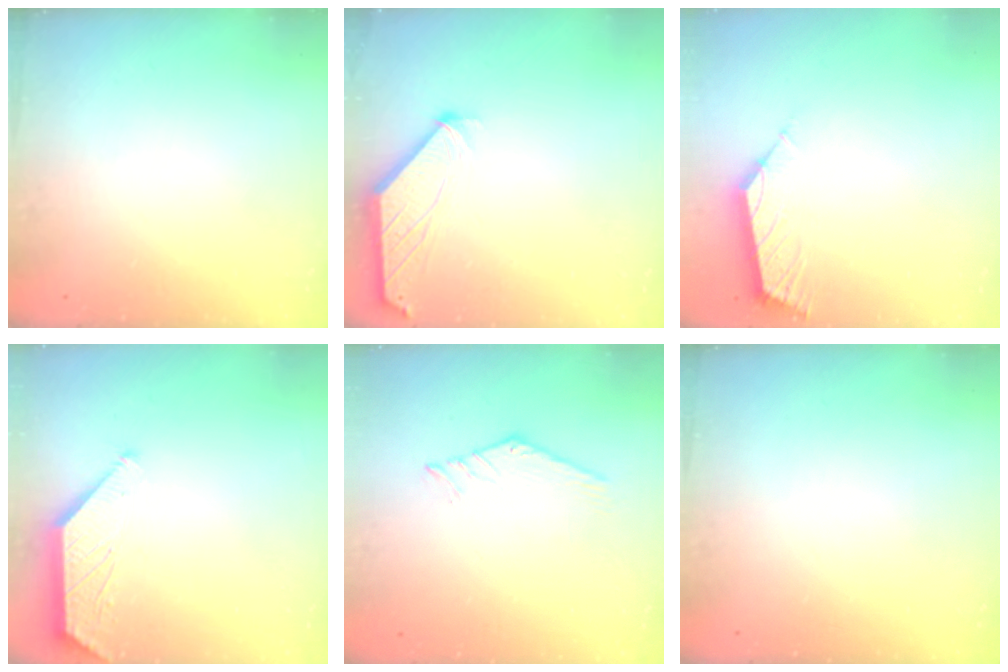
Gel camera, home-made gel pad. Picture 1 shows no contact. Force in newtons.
{"total": 1.0, "press": 0.9, "slide": 0.3}
{"total": 3.0, "press": 2.9, "slide": 0.8}
{"total": 1.1, "press": 1.1, "slide": 0.3}
{"total": 1.0, "press": 1.0, "slide": 0.1}
{"total": 0.0}